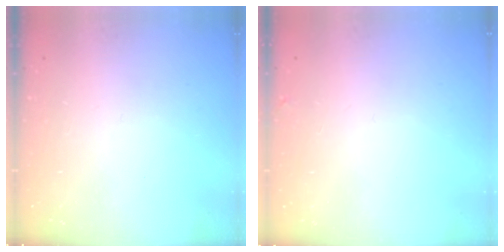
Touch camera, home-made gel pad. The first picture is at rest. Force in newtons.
{"total": 3.9, "press": 3.9, "slide": 0.3}